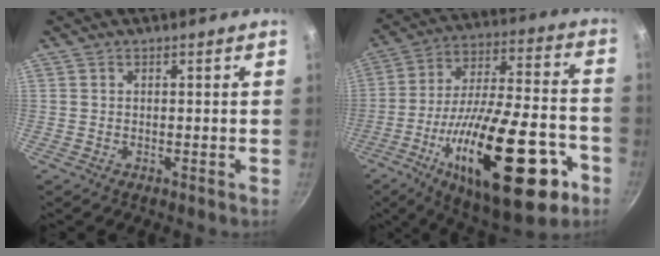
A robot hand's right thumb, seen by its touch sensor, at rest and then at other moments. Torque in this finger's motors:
{"motor_torque": [2.61, 2.40, 2.40, -0.37, 0.75]}